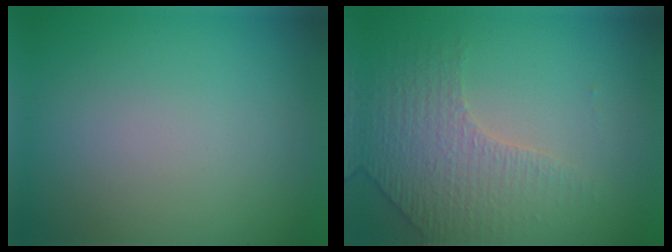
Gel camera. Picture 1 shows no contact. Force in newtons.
{"total": 4.4, "press": 3.1, "slide": 3.2}